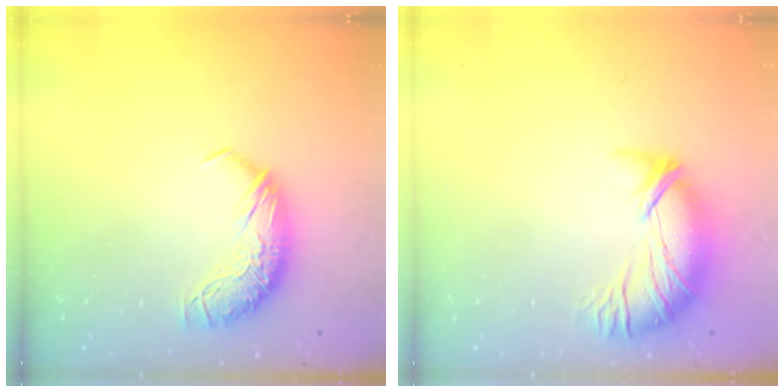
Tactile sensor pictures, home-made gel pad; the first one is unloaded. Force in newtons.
{"total": 3.3, "press": 2.4, "slide": 2.3}